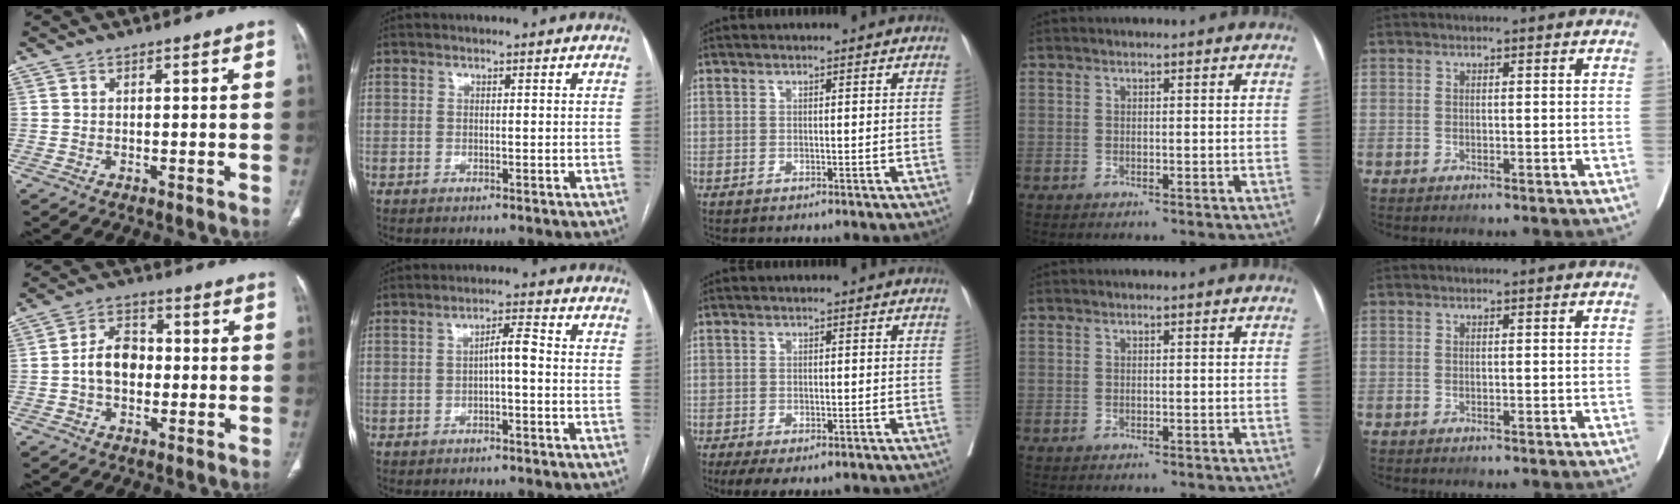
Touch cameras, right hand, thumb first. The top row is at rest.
{"thumb": {"total": 7.5, "force": [-0.8, 5.4, 5.1], "torque": [-0.073, 0.022, -0.023]}, "index": {"total": 3.2, "force": [-0.5, 0.5, 3.1], "torque": [-0.049, 0.012, -0.007]}, "middle": {"total": 5.7, "force": [-4.0, 2.6, 3.2], "torque": [-0.043, -0.008, -0.060]}}